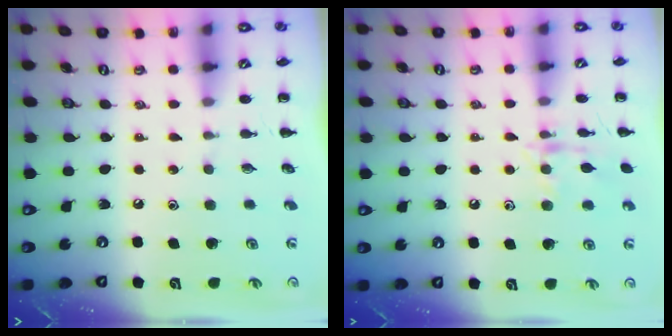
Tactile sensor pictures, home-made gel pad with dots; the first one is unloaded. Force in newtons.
{"total": 9.9, "press": 9.9, "slide": 0.8}